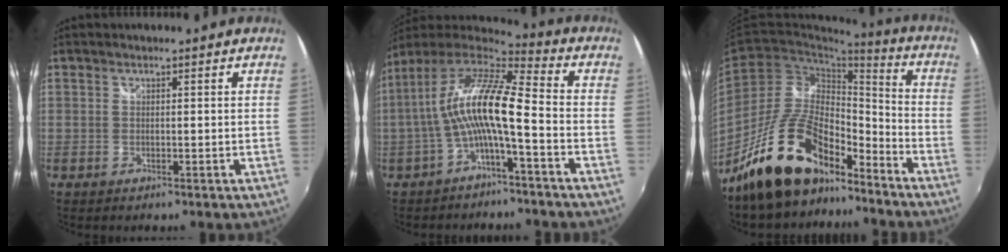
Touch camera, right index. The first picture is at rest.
{"total": 13.1, "force": [-1.7, 1.9, 12.8], "torque": [-0.245, 0.016, -0.036]}
{"total": 17.2, "force": [-13.2, 7.0, 8.6], "torque": [-0.167, 0.028, -0.226]}